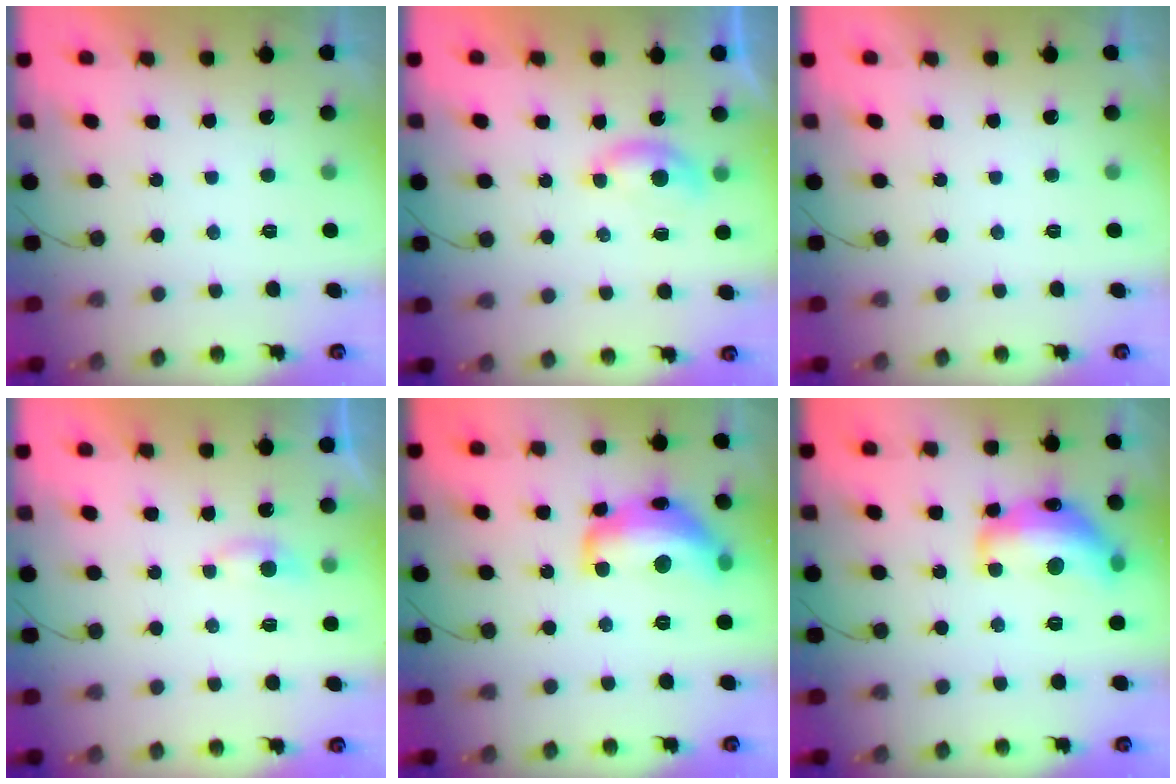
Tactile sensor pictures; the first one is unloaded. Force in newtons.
{"total": 3.6, "press": 3.6, "slide": 0.5}
{"total": 0.0}
{"total": 2.7, "press": 2.6, "slide": 0.5}
{"total": 15.5, "press": 15.5, "slide": 0.8}
{"total": 17.9, "press": 17.9, "slide": 0.9}